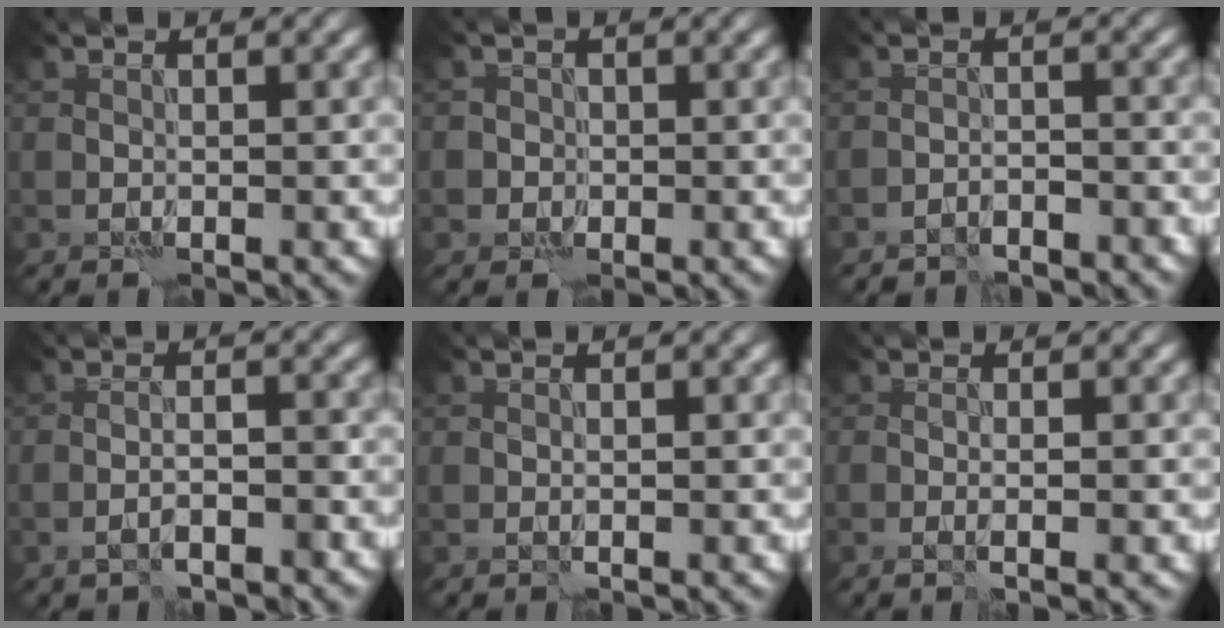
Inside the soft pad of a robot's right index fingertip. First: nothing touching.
{"total": 1.9, "force": [-0.5, 1.8, 0.0], "torque": [0.023, 0.008, -0.022]}
{"total": 2.2, "force": [-2.1, 0.5, 0.5], "torque": [-0.001, 0.005, -0.037]}
{"total": 2.6, "force": [-1.8, 0.5, 1.8], "torque": [-0.031, 0.003, -0.032]}
{"total": 0.0}
{"total": 1.1, "force": [-0.3, 0.0, 1.0], "torque": [-0.015, 0.000, -0.006]}